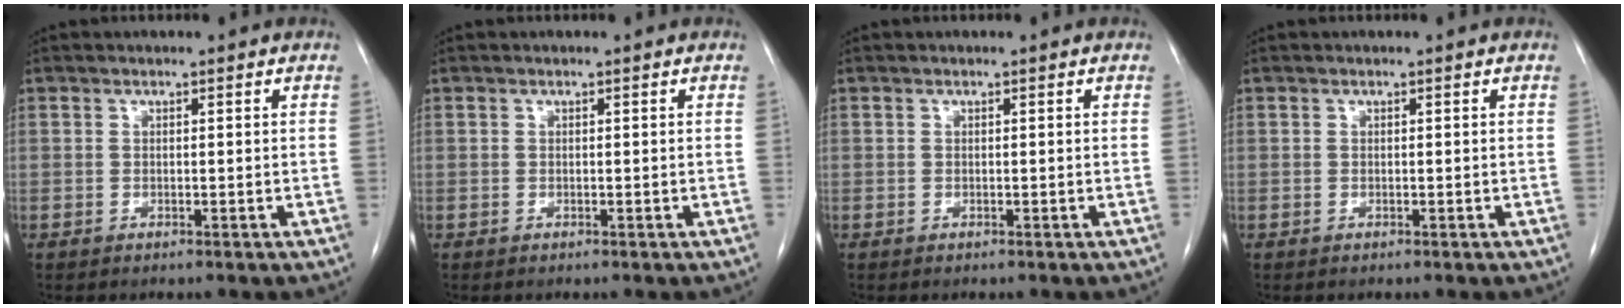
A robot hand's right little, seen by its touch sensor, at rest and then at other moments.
{"total": 0.0}
{"total": 0.0}
{"total": 0.0}